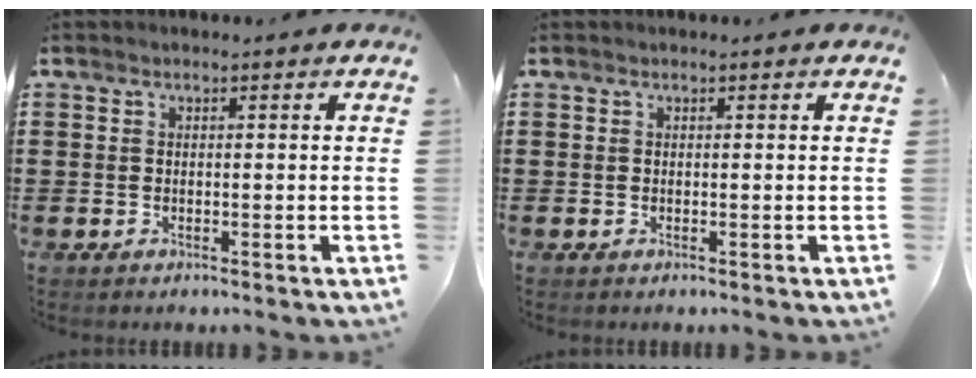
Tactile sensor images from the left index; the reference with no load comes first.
{"total": 0.0}